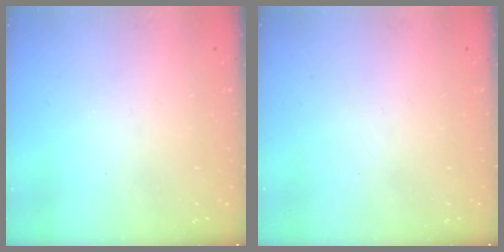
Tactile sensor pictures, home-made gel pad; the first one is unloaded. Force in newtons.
{"total": 1.8, "press": 1.7, "slide": 0.1}